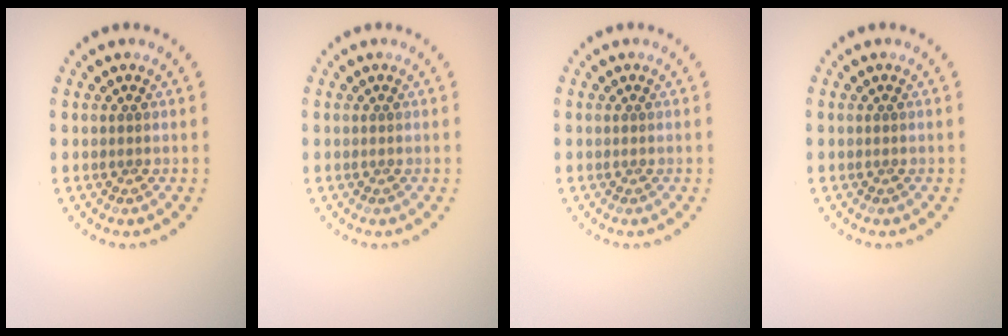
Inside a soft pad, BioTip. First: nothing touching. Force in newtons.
{"total": 0.0}
{"total": 0.0}
{"total": 0.0}